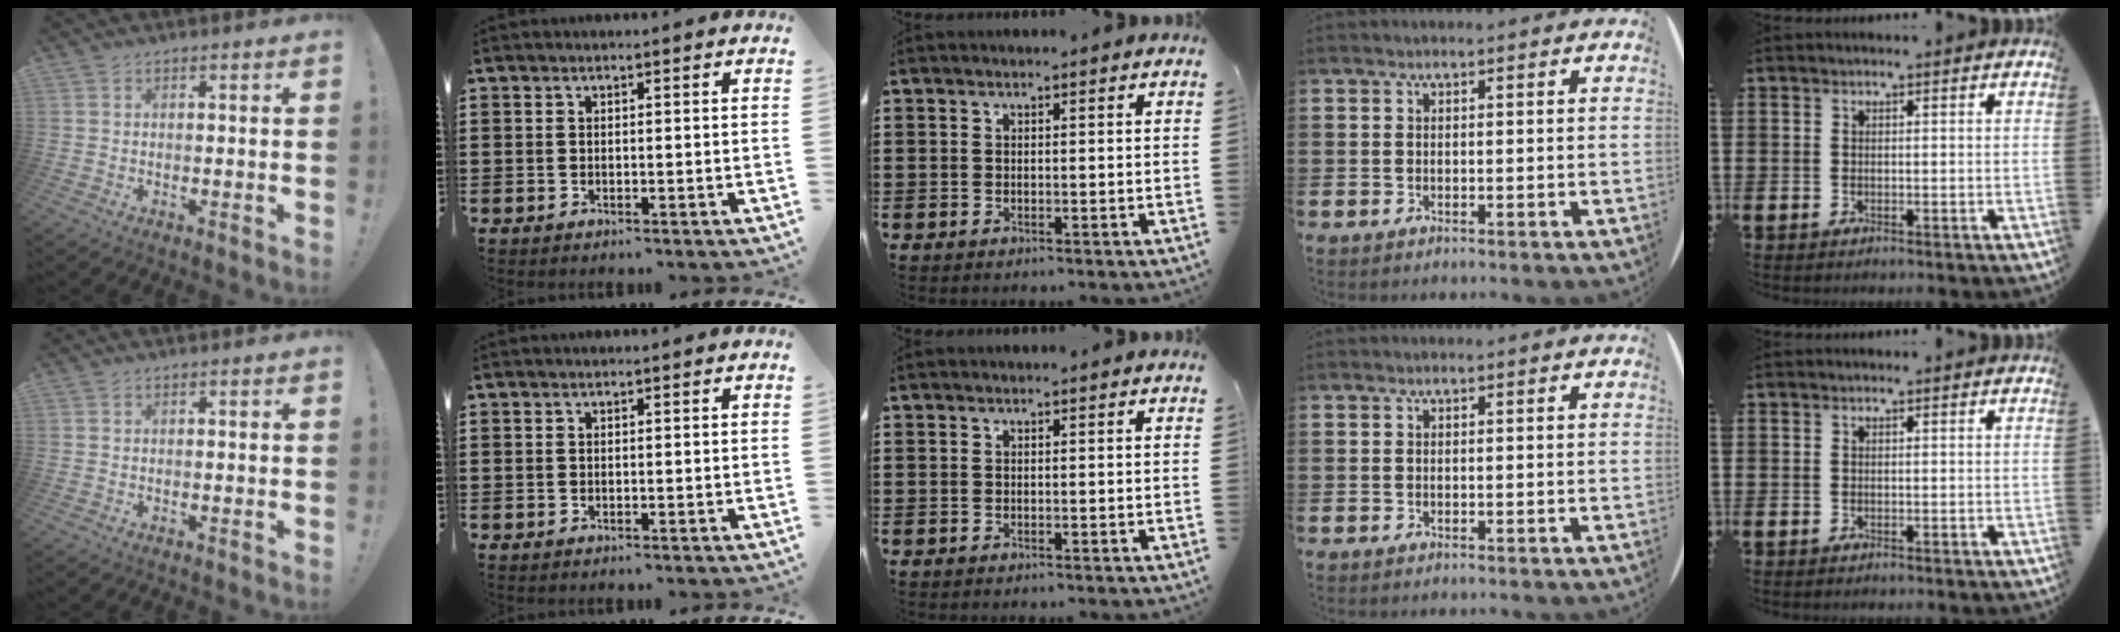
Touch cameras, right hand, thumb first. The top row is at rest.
{}